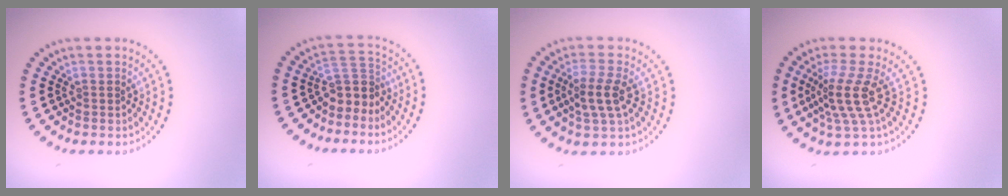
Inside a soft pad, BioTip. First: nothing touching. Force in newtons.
{"total": 2.8, "press": 2.0, "slide": 2.0}
{"total": 2.9, "press": 2.7, "slide": 1.2}
{"total": 3.7, "press": 2.7, "slide": 2.5}